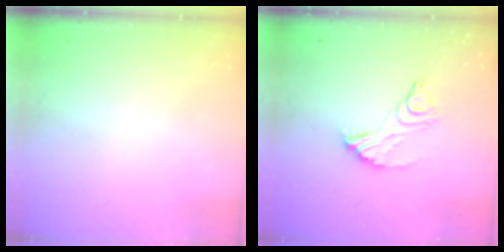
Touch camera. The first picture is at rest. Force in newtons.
{"total": 11.6, "press": 11.6, "slide": 0.9}